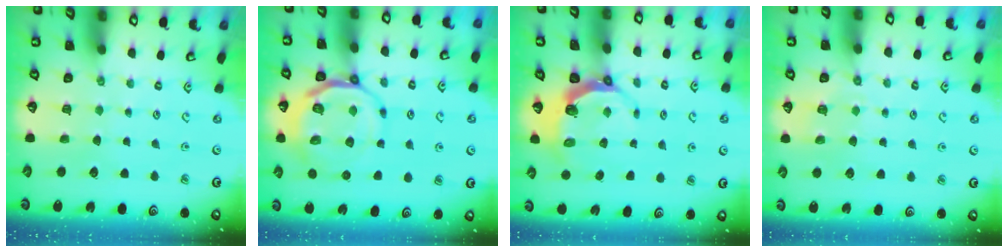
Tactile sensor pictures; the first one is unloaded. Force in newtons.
{"total": 11.2, "press": 10.9, "slide": 2.3}
{"total": 5.7, "press": 4.8, "slide": 3.1}
{"total": 4.1, "press": 3.9, "slide": 1.2}